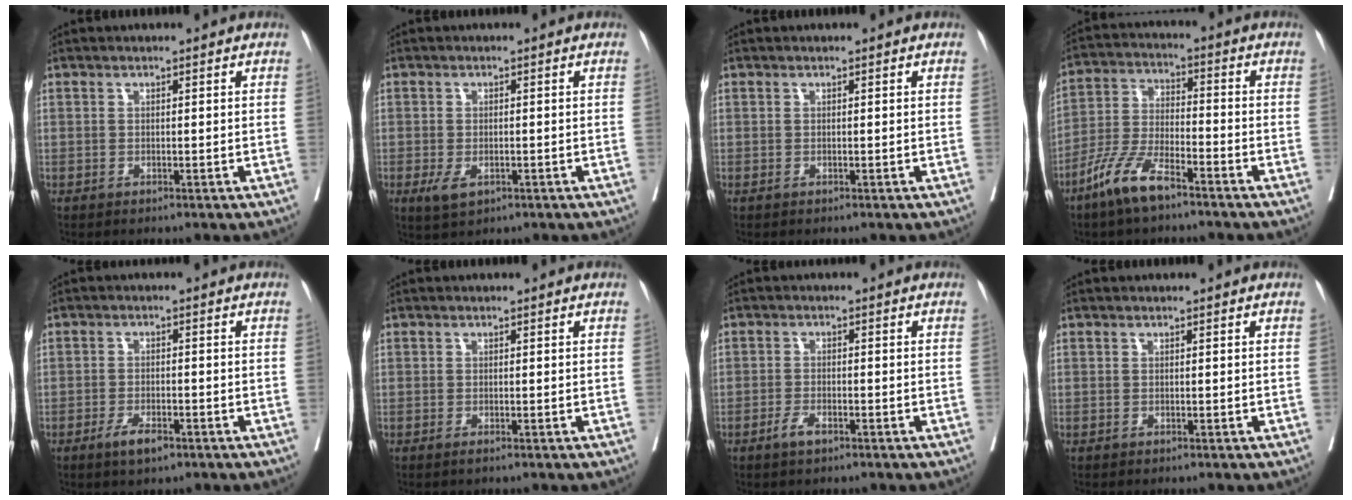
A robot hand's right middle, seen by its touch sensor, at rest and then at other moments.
{"total": 3.3, "force": [-1.4, 1.7, 2.5], "torque": [-0.050, -0.005, -0.016]}
{"total": 0.0}
{"total": 8.8, "force": [-6.2, 2.0, 5.9], "torque": [-0.127, -0.010, -0.125]}
{"total": 3.6, "force": [-2.2, 1.1, 2.6], "torque": [-0.053, -0.002, -0.037]}
{"total": 0.5, "force": [-0.3, 0.0, 0.4], "torque": [-0.011, -0.003, -0.005]}
{"total": 2.3, "force": [-1.5, 0.8, 1.6], "torque": [-0.028, 0.002, -0.028]}
{"total": 0.0}